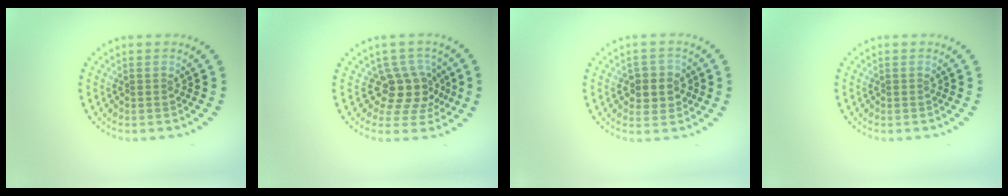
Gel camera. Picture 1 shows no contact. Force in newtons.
{"total": 3.8, "press": 2.8, "slide": 2.5}
{"total": 3.0, "press": 2.8, "slide": 0.8}
{"total": 0.0}